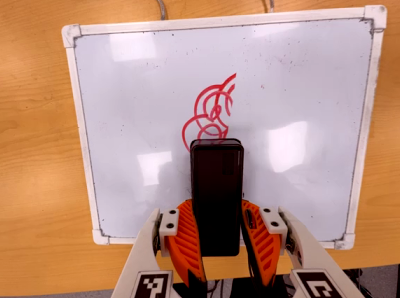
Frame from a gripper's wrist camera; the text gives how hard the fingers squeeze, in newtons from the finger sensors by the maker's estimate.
{"total": 8.3, "left": 6.6, "right": 10.0}